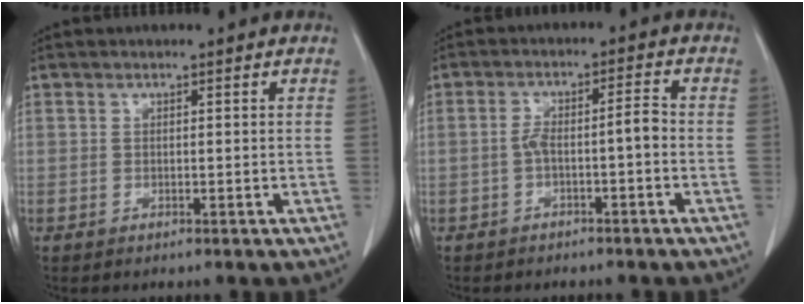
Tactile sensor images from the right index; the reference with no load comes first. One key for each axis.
{"total": 4.3, "fx": -1.3, "fy": 0.7, "fz": 4.1, "tx": -0.075, "ty": 0.022, "tz": -0.019}